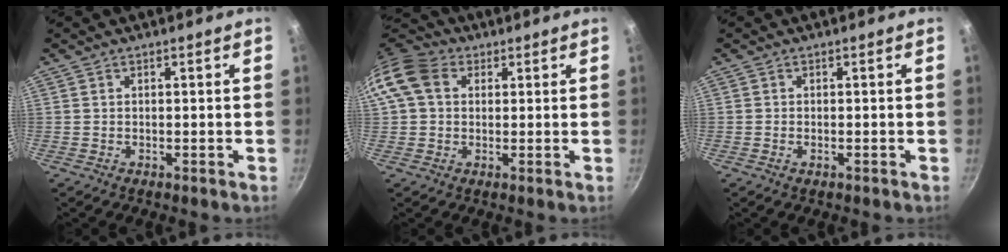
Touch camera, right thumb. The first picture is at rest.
{"total": 9.6, "force": [2.4, 7.3, 5.6], "torque": [-0.088, 0.014, 0.025]}
{"total": 0.8, "force": [-0.4, 0.4, 0.6], "torque": [-0.012, 0.002, -0.007]}